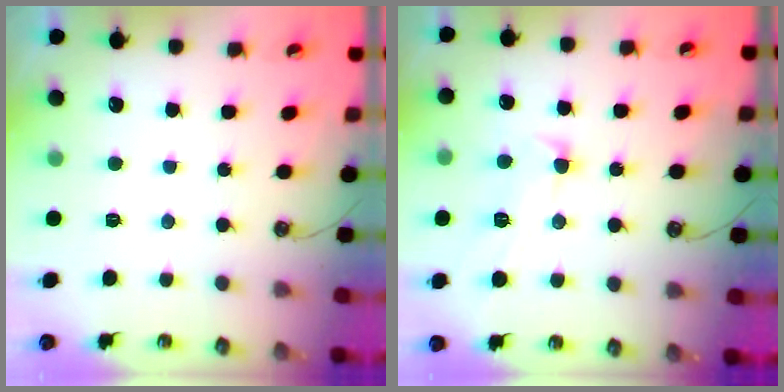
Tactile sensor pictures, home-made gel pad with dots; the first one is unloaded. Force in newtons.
{"total": 1.6, "press": 1.5, "slide": 0.7}